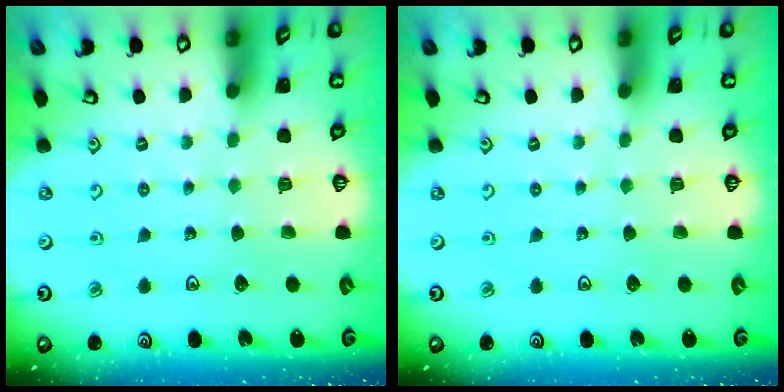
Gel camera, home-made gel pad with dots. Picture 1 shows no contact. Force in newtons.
{"total": 0.0}